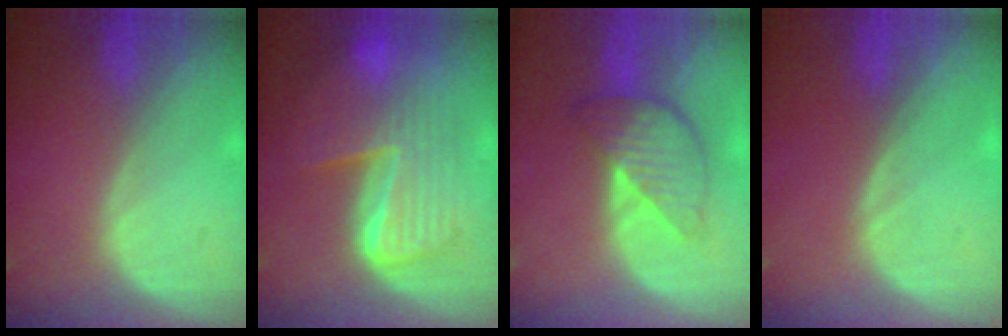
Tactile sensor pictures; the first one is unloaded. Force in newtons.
{"total": 10.3, "press": 10.3, "slide": 0.9}
{"total": 6.3, "press": 6.3, "slide": 0.2}
{"total": 0.0}